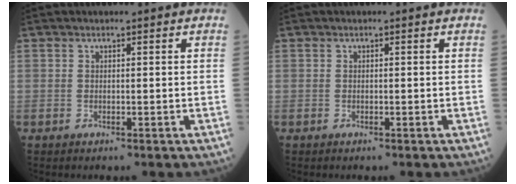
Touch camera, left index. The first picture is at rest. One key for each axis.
{"total": 0.0}